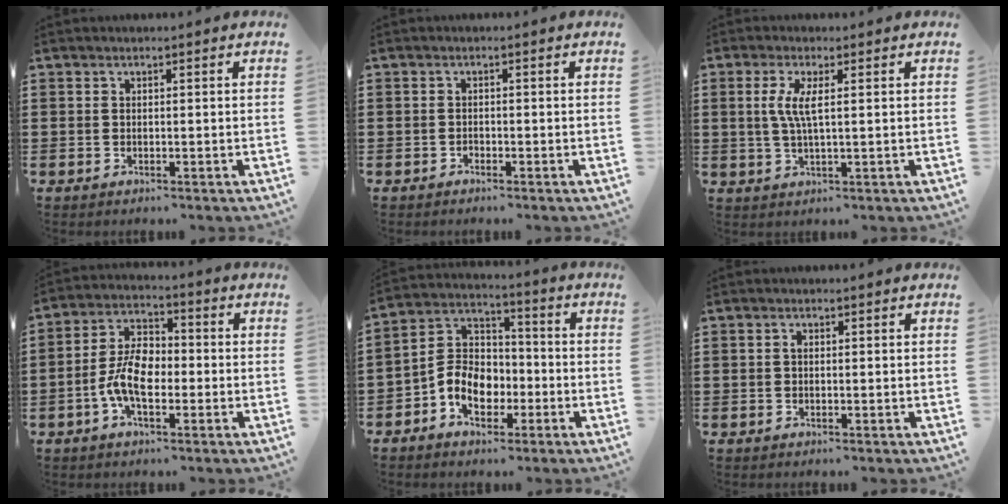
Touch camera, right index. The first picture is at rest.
{"total": 0.8, "force": [-0.7, 0.3, 0.0], "torque": [-0.002, 0.004, -0.017]}
{"total": 4.3, "force": [0.7, 0.5, 4.2], "torque": [-0.092, -0.008, 0.010]}
{"total": 7.3, "force": [-2.1, 3.9, 5.9], "torque": [-0.142, 0.002, -0.049]}
{"total": 8.2, "force": [-3.0, 6.0, 4.7], "torque": [-0.109, 0.011, -0.062]}
{"total": 0.6, "force": [0.0, 0.2, 0.6], "torque": [-0.014, -0.003, 0.001]}